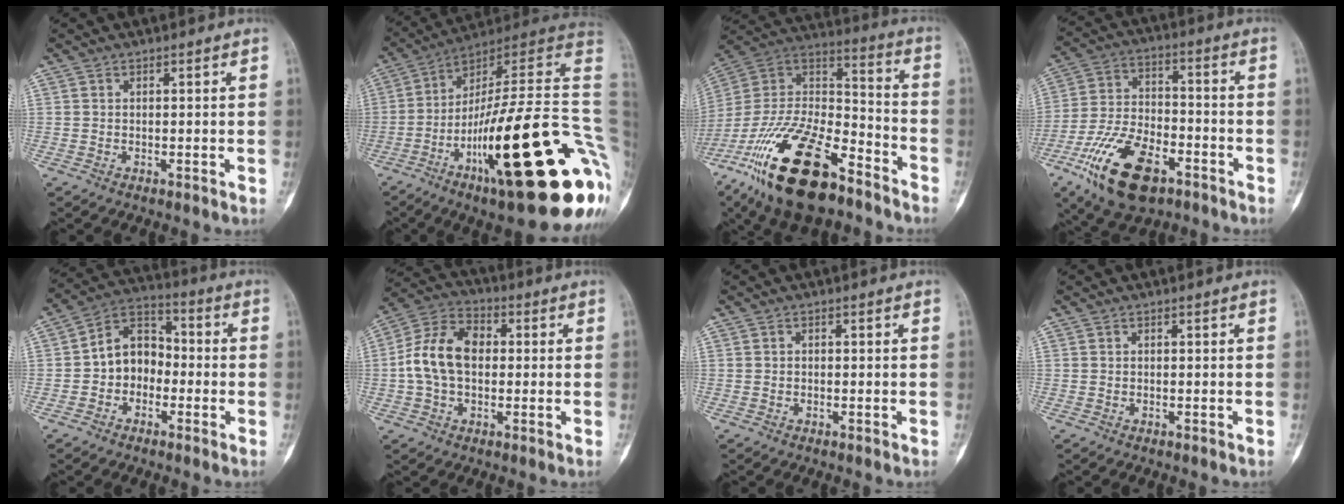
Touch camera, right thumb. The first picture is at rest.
{"total": 35.4, "force": [-8.9, 7.5, 33.5], "torque": [-0.393, 0.057, -0.144]}
{"total": 29.3, "force": [-18.2, 12.1, 19.5], "torque": [-0.385, 0.048, -0.324]}
{"total": 18.0, "force": [-9.7, 9.0, 12.2], "torque": [-0.216, 0.045, -0.171]}
{"total": 10.0, "force": [-1.8, 7.9, 5.8], "torque": [-0.060, 0.042, -0.047]}
{"total": 12.2, "force": [0.1, 8.4, 8.9], "torque": [-0.155, 0.032, -0.007]}
{"total": 0.7, "force": [-0.2, 0.6, 0.1], "torque": [0.006, 0.004, -0.006]}
{"total": 0.0}